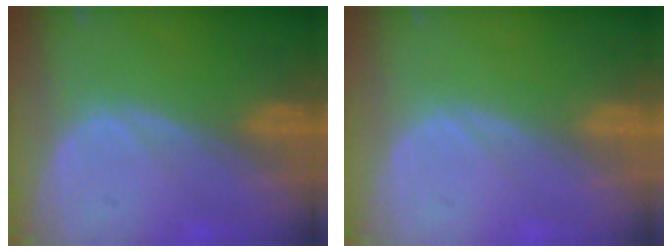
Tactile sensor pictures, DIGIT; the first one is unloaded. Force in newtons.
{"total": 0.0}